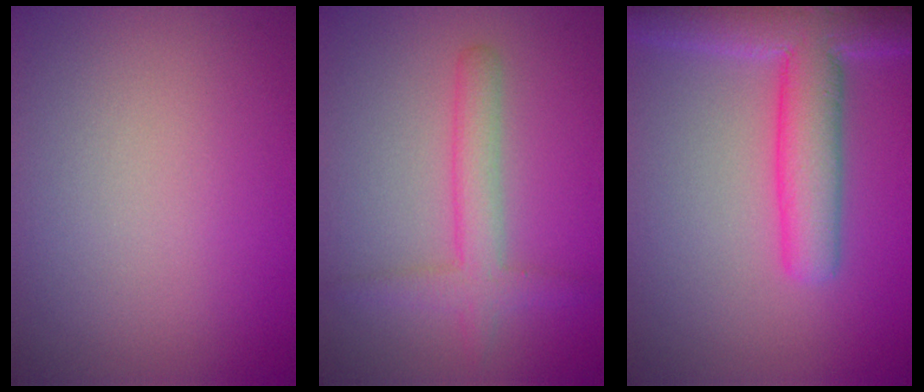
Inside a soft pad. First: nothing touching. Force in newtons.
{"total": 3.1, "press": 3.1, "slide": 0.1}
{"total": 7.5, "press": 7.5, "slide": 0.2}